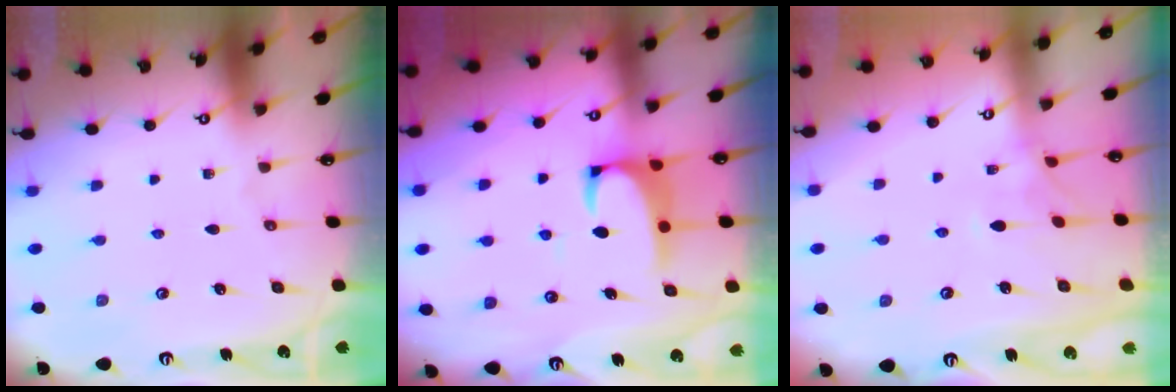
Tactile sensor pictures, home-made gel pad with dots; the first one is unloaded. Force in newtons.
{"total": 2.3, "press": 2.1, "slide": 0.9}
{"total": 1.2, "press": 0.8, "slide": 0.9}